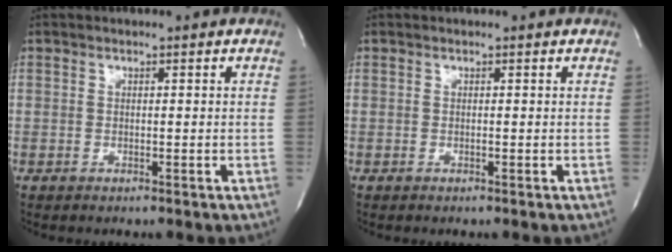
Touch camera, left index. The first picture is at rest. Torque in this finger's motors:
{"motor_torque": [0.14, -0.07, -0.02, 0.00]}